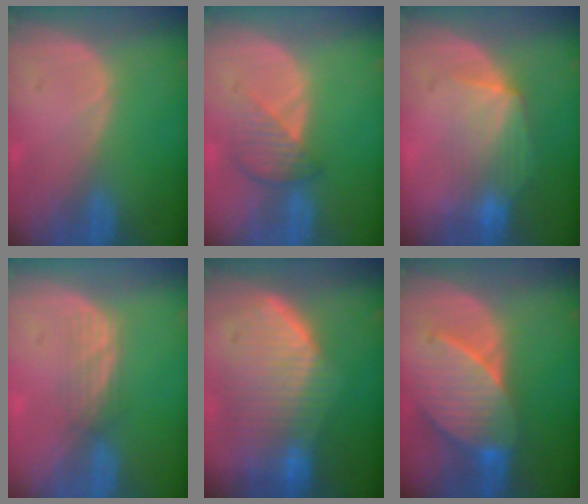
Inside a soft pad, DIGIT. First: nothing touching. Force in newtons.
{"total": 4.3, "press": 4.0, "slide": 1.6}
{"total": 6.9, "press": 6.4, "slide": 2.7}
{"total": 2.9, "press": 2.6, "slide": 1.4}
{"total": 10.2, "press": 9.0, "slide": 4.8}
{"total": 8.5, "press": 8.3, "slide": 1.5}